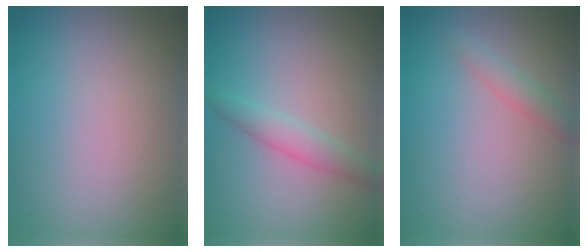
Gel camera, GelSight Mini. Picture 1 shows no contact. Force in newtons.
{"total": 2.0, "press": 2.0, "slide": 0.1}
{"total": 1.5, "press": 1.5, "slide": 0.0}